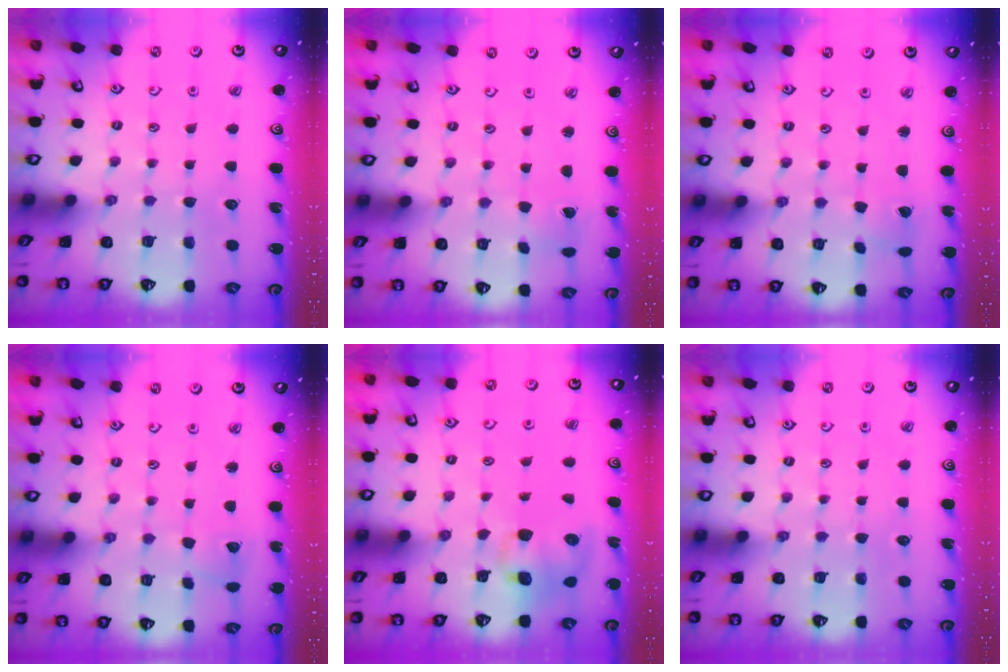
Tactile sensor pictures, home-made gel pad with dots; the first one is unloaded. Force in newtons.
{"total": 1.7, "press": 1.7, "slide": 0.1}
{"total": 1.9, "press": 1.8, "slide": 0.3}
{"total": 2.8, "press": 2.8, "slide": 0.4}
{"total": 9.0, "press": 8.9, "slide": 1.3}
{"total": 0.0}